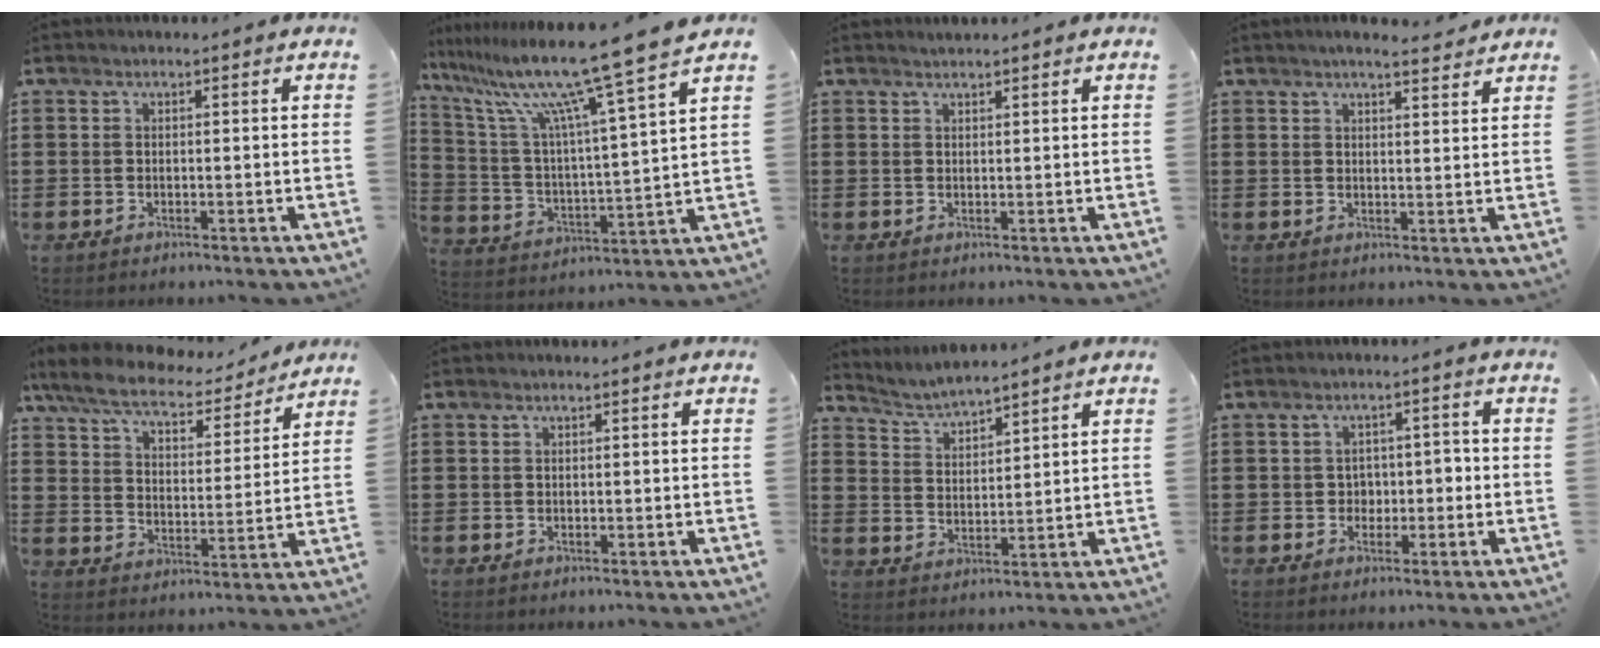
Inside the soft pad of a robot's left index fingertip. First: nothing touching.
{"total": 13.2, "force": [10.7, -0.7, 7.6], "torque": [-0.182, -0.074, 0.171]}
{"total": 0.8, "force": [0.8, 0.0, 0.1], "torque": [-0.003, -0.001, 0.017]}
{"total": 3.2, "force": [2.9, 0.2, 1.2], "torque": [-0.032, -0.003, 0.053]}
{"total": 7.2, "force": [6.3, 1.4, 3.2], "torque": [-0.090, -0.032, 0.108]}
{"total": 0.0}
{"total": 3.7, "force": [3.7, -0.1, 0.3], "torque": [-0.021, -0.014, 0.064]}
{"total": 2.8, "force": [-0.4, 2.3, 1.5], "torque": [-0.030, 0.003, -0.014]}